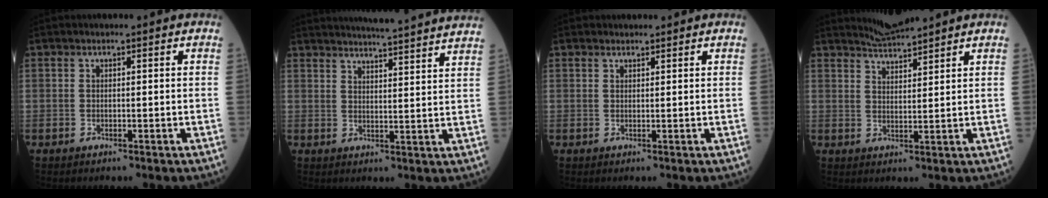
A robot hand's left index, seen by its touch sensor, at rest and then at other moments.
{"total": 18.3, "force": [17.3, -0.9, 5.9], "torque": [-0.095, -0.030, 0.214]}
{"total": 0.7, "force": [0.7, 0.3, 0.0], "torque": [-0.005, 0.002, 0.012]}
{"total": 3.9, "force": [3.8, -0.4, 0.5], "torque": [-0.017, 0.006, 0.076]}